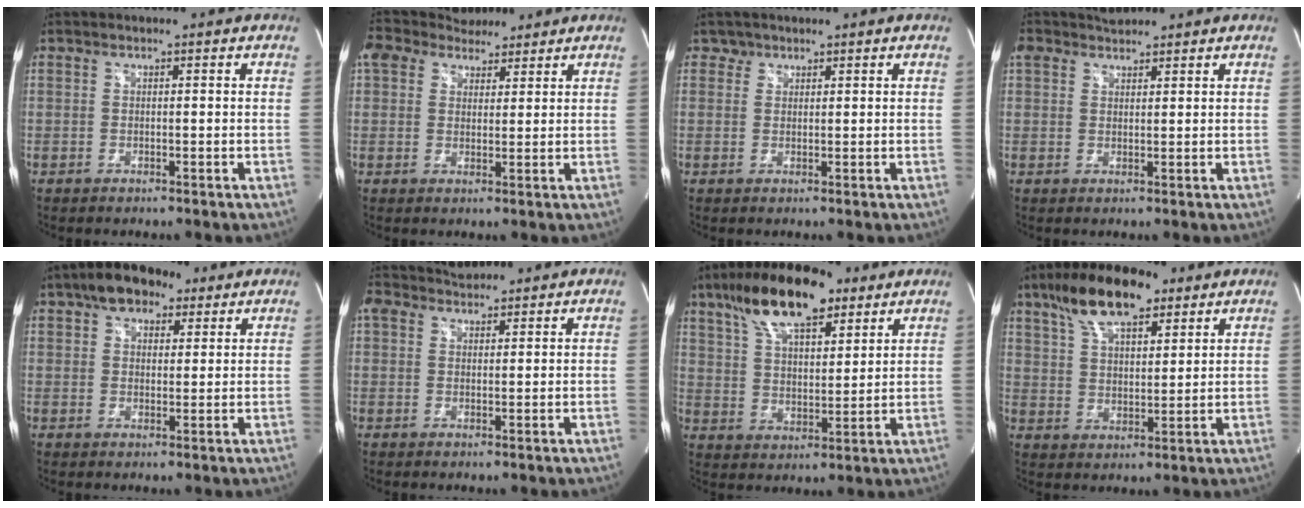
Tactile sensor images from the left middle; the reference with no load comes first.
{"total": 10.1, "force": [8.5, 4.0, 3.5], "torque": [-0.061, 0.031, 0.138]}
{"total": 1.5, "force": [1.1, 1.0, -0.3], "torque": [0.016, 0.002, 0.012]}
{"total": 3.4, "force": [3.0, 1.5, 0.4], "torque": [-0.012, 0.023, 0.055]}
{"total": 8.1, "force": [4.9, 4.5, 4.6], "torque": [-0.076, 0.030, 0.080]}
{"total": 3.9, "force": [3.5, 1.8, 0.4], "torque": [-0.017, 0.029, 0.065]}
{"total": 16.0, "force": [10.2, 5.7, 10.9], "torque": [-0.206, 0.030, 0.184]}
{"total": 13.2, "force": [8.6, 4.7, 8.8], "torque": [-0.164, 0.025, 0.156]}